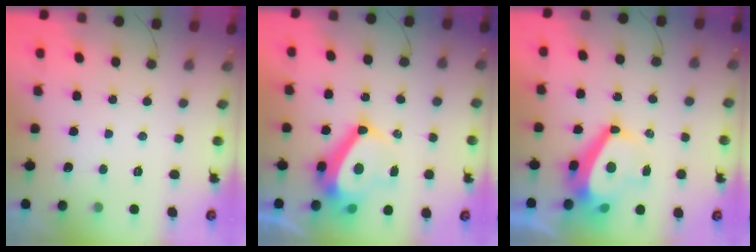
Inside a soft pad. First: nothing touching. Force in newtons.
{"total": 13.3, "press": 12.8, "slide": 3.5}
{"total": 11.0, "press": 11.0, "slide": 1.2}